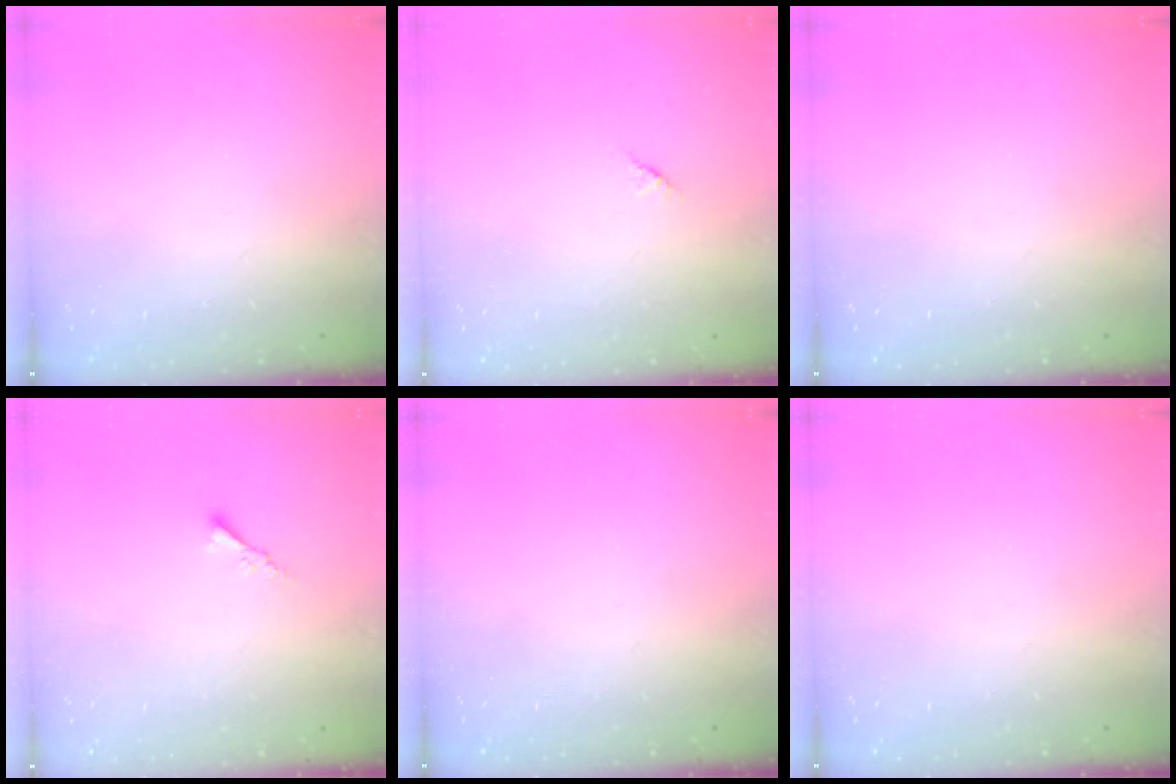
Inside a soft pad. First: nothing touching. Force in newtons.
{"total": 1.2, "press": 1.2, "slide": 0.3}
{"total": 0.0}
{"total": 1.7, "press": 1.6, "slide": 0.5}
{"total": 0.0}
{"total": 0.0}